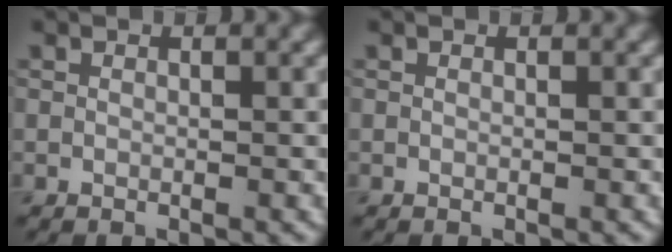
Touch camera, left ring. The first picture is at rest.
{"total": 0.0}